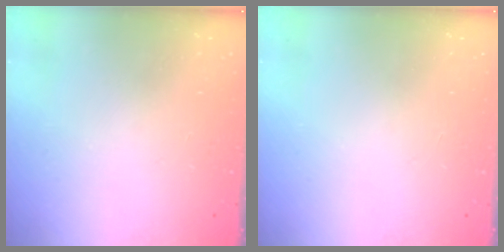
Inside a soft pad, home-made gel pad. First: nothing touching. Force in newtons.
{"total": 0.0}